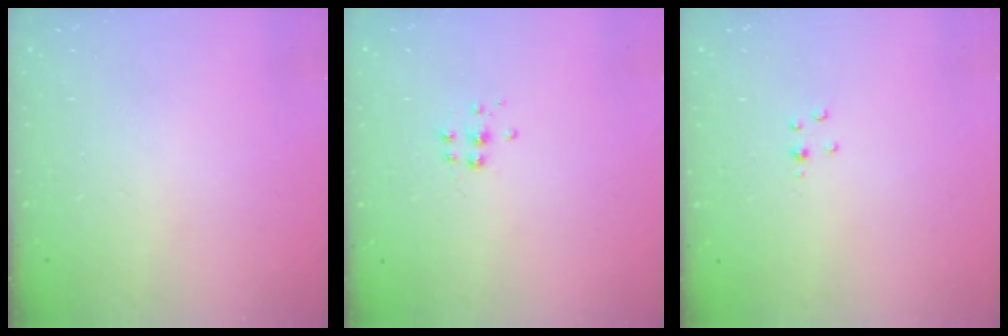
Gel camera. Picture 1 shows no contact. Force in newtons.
{"total": 4.6, "press": 4.5, "slide": 0.4}
{"total": 2.0, "press": 2.0, "slide": 0.3}